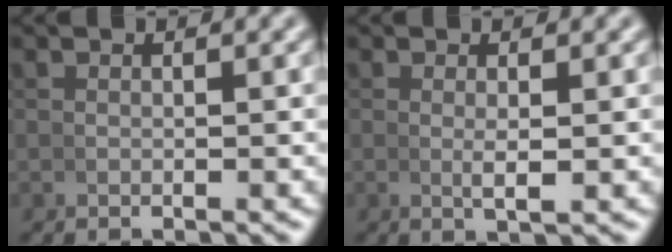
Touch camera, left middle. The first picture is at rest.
{"total": 1.6, "force": [0.1, 0.2, 1.5], "torque": [-0.029, -0.003, 0.004]}